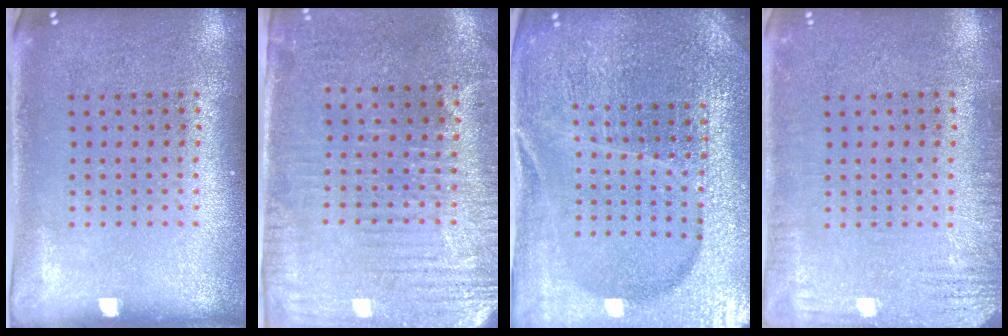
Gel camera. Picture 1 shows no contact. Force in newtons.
{"total": 3.1, "press": 2.6, "slide": 1.6}
{"total": 5.3, "press": 4.8, "slide": 2.2}
{"total": 2.5, "press": 2.5, "slide": 0.4}